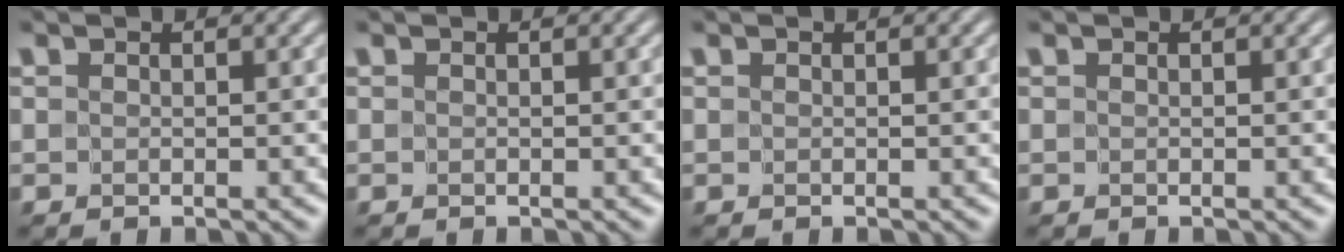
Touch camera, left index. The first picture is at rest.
{"total": 0.0}
{"total": 0.0}
{"total": 0.0}